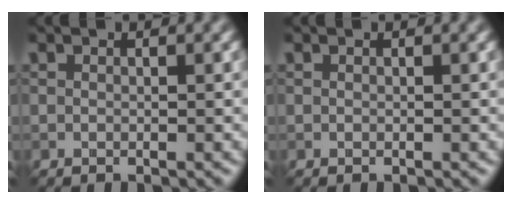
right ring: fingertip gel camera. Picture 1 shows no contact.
{"total": 0.0}